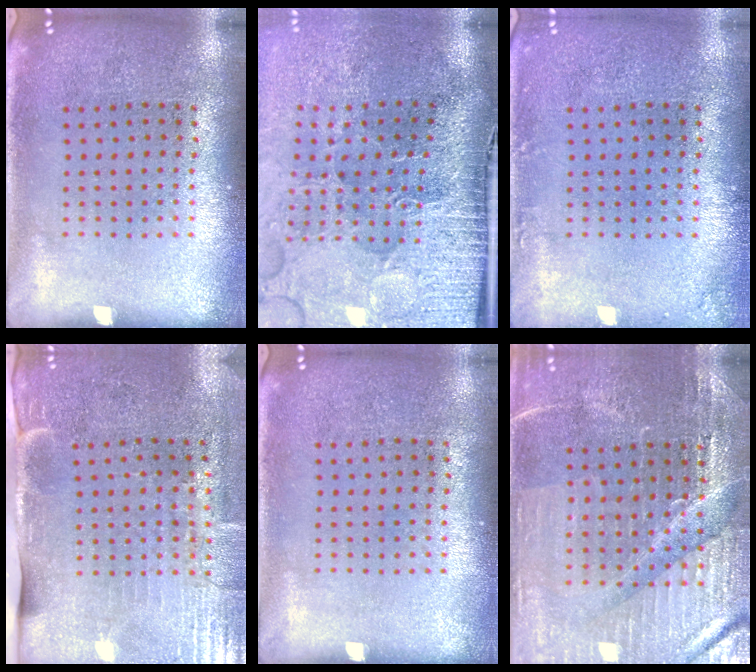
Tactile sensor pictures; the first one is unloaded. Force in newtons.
{"total": 4.5, "press": 3.7, "slide": 2.5}
{"total": 1.0, "press": 1.0, "slide": 0.2}
{"total": 4.5, "press": 3.7, "slide": 2.5}
{"total": 0.0}
{"total": 3.5, "press": 3.5, "slide": 0.6}